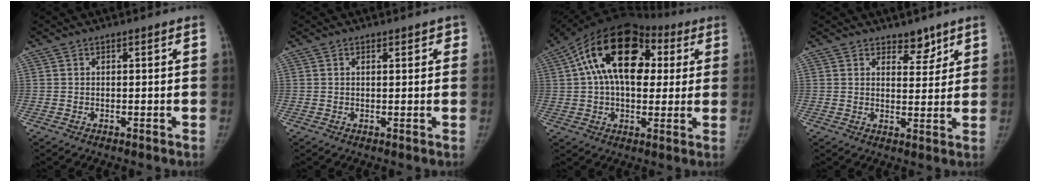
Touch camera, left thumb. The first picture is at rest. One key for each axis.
{"total": 1.7, "fx": 0.8, "fy": 0.9, "fz": 1.1, "tx": -0.002, "ty": -0.001, "tz": 0.008}
{"total": 21.4, "fx": 5.4, "fy": 13.3, "fz": 15.8, "tx": -0.259, "ty": 0.036, "tz": 0.079}
{"total": 4.2, "fx": 3.2, "fy": 2.2, "fz": 1.5, "tx": 0.010, "ty": -0.022, "tz": 0.049}